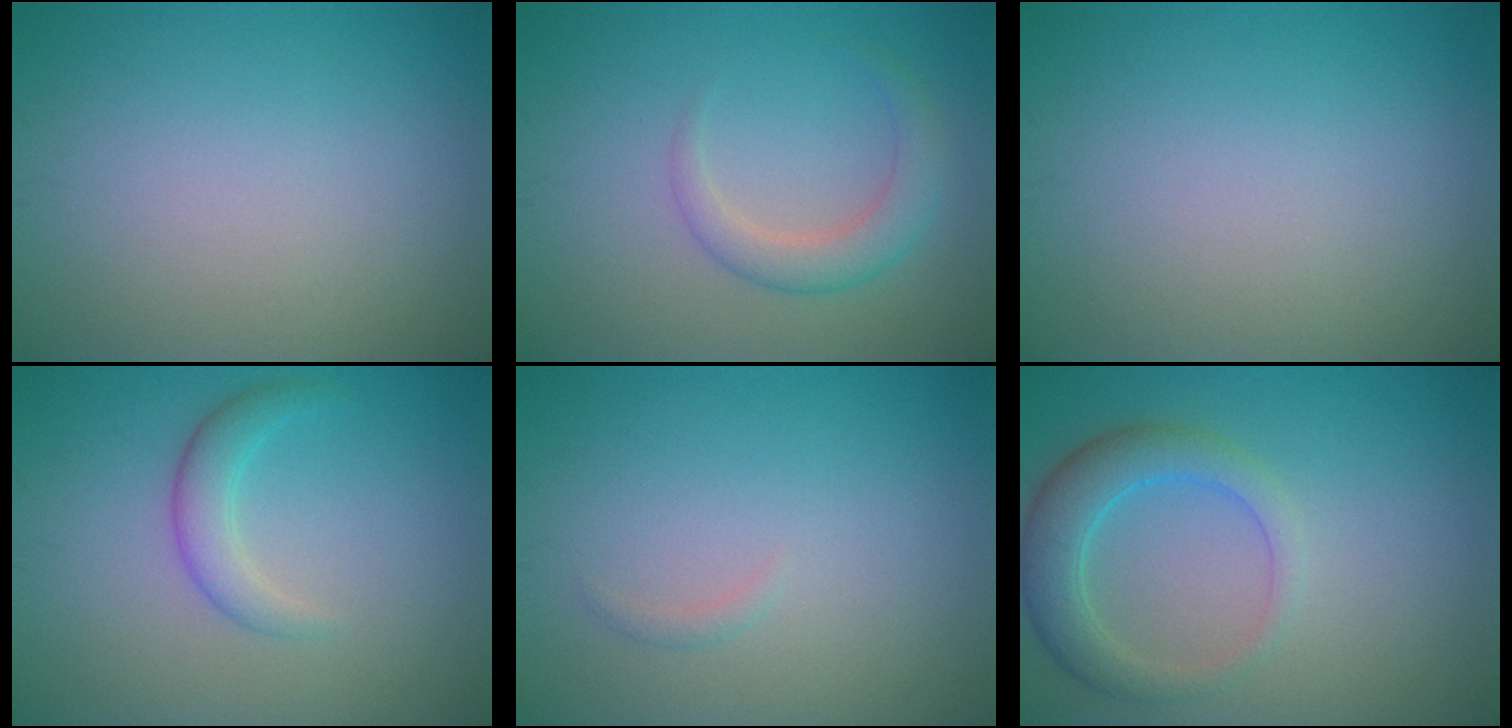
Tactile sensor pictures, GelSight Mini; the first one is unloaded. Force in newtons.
{"total": 2.8, "press": 2.8, "slide": 0.2}
{"total": 0.0}
{"total": 2.5, "press": 2.5, "slide": 0.1}
{"total": 0.5, "press": 0.5, "slide": 0.0}
{"total": 4.2, "press": 4.2, "slide": 0.2}